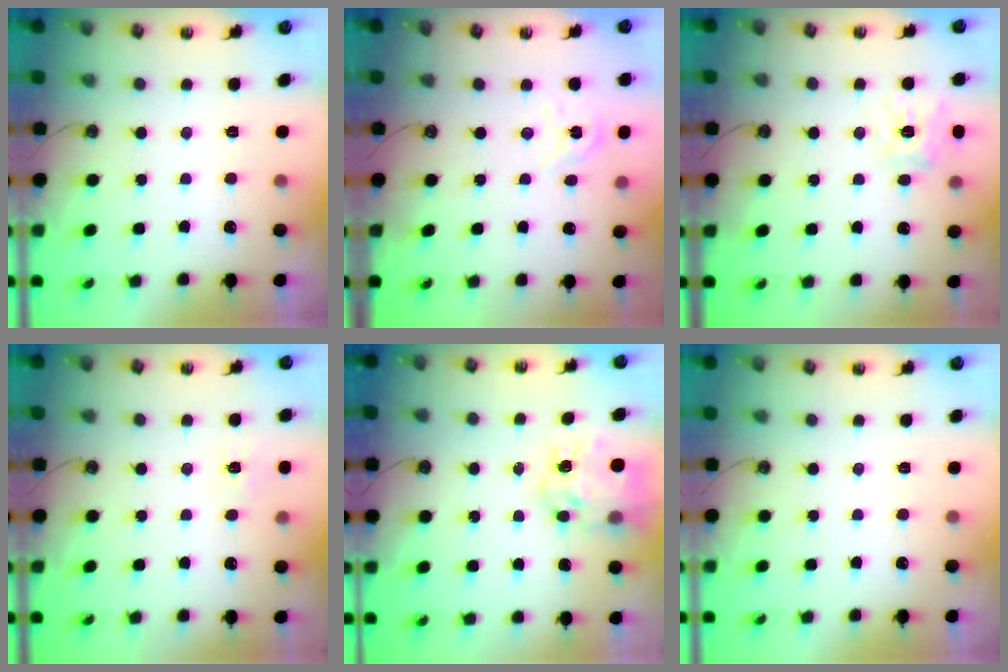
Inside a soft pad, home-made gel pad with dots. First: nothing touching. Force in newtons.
{"total": 3.3, "press": 3.3, "slide": 0.2}
{"total": 12.1, "press": 11.9, "slide": 1.6}
{"total": 6.5, "press": 6.5, "slide": 0.6}
{"total": 11.5, "press": 11.5, "slide": 1.1}
{"total": 0.0}